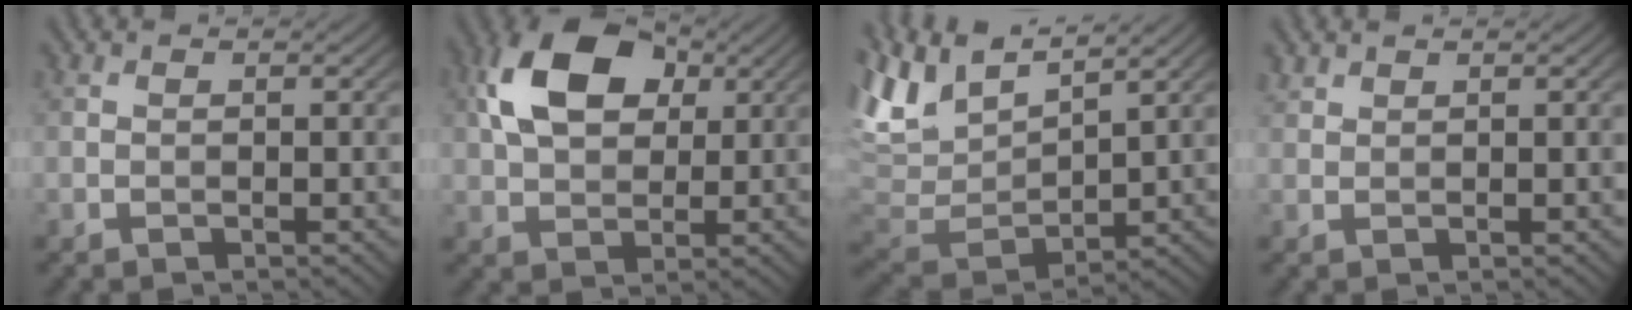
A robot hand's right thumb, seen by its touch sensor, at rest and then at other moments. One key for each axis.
{"total": 11.7, "fx": 3.7, "fy": 7.6, "fz": 8.1, "tx": -0.178, "ty": 0.022, "tz": 0.060}
{"total": 10.4, "fx": 6.8, "fy": 4.0, "fz": 6.7, "tx": -0.173, "ty": 0.014, "tz": 0.132}
{"total": 1.3, "fx": 1.1, "fy": 0.4, "fz": 0.3, "tx": -0.010, "ty": 0.003, "tz": 0.030}